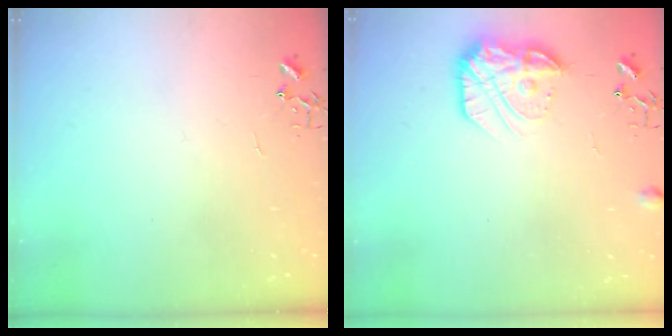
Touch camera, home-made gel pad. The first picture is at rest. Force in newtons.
{"total": 14.1, "press": 14.1, "slide": 0.8}